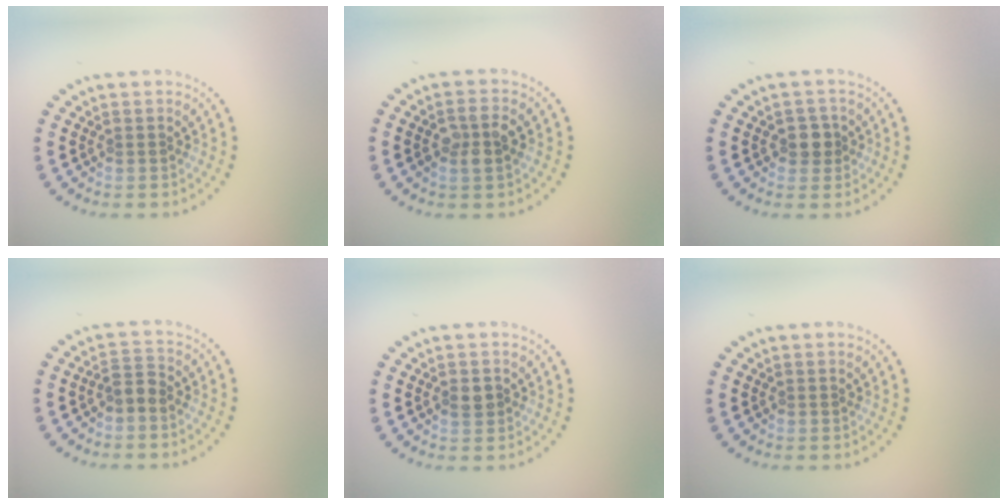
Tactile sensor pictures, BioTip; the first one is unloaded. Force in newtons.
{"total": 2.5, "press": 2.5, "slide": 0.6}
{"total": 1.9, "press": 1.7, "slide": 0.8}
{"total": 1.5, "press": 1.3, "slide": 0.7}
{"total": 1.4, "press": 1.4, "slide": 0.1}
{"total": 0.0}